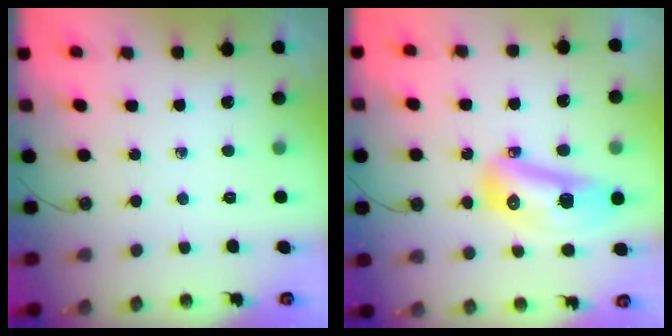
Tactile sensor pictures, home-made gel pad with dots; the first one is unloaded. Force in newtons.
{"total": 14.1, "press": 14.0, "slide": 1.7}